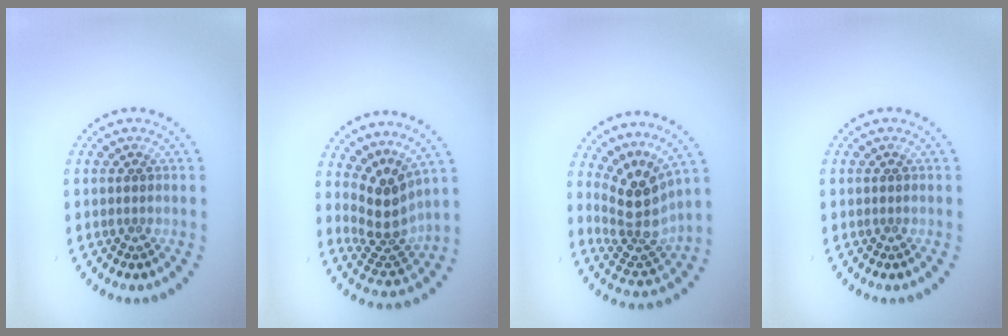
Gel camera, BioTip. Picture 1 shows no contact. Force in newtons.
{"total": 3.7, "press": 2.7, "slide": 2.5}
{"total": 4.4, "press": 3.2, "slide": 3.0}
{"total": 0.0}